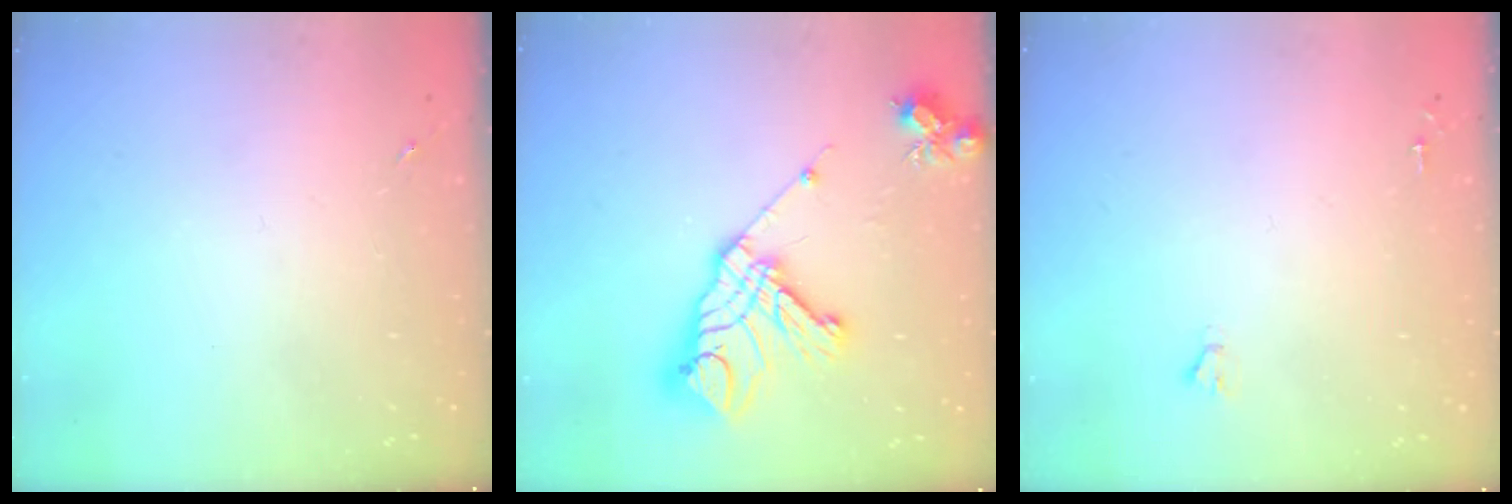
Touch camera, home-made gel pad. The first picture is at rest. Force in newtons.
{"total": 19.8, "press": 19.6, "slide": 2.6}
{"total": 1.6, "press": 1.6, "slide": 0.1}